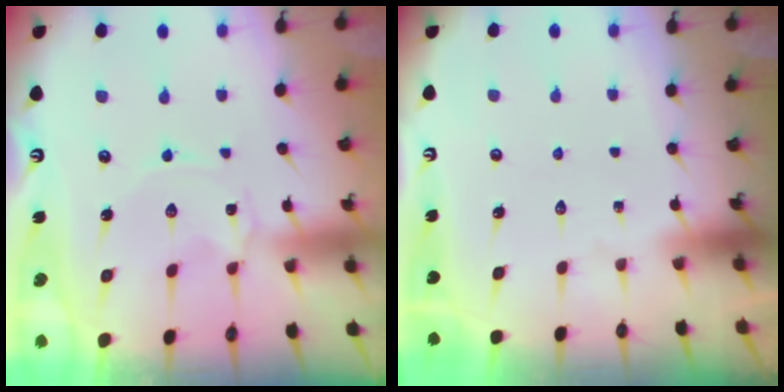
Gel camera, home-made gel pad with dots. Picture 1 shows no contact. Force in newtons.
{"total": 0.0}